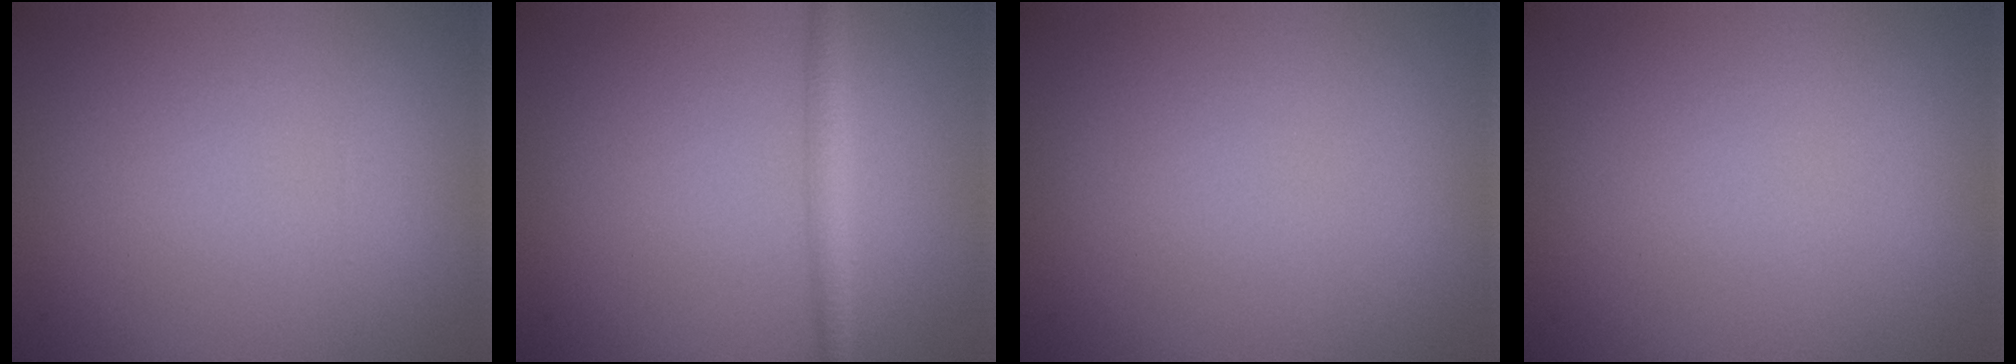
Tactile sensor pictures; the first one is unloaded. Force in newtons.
{"total": 2.2, "press": 2.2, "slide": 0.1}
{"total": 0.0}
{"total": 0.0}